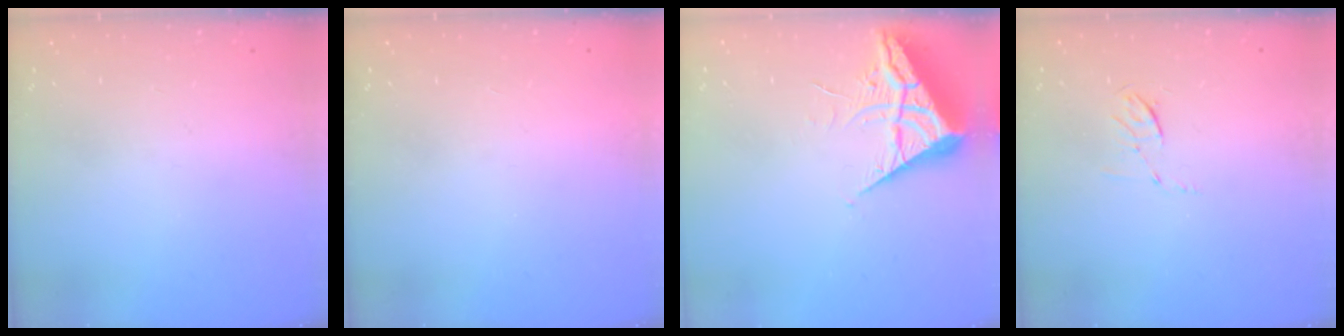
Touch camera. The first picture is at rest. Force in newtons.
{"total": 1.5, "press": 1.5, "slide": 0.1}
{"total": 6.5, "press": 6.4, "slide": 0.7}
{"total": 4.2, "press": 3.9, "slide": 1.6}